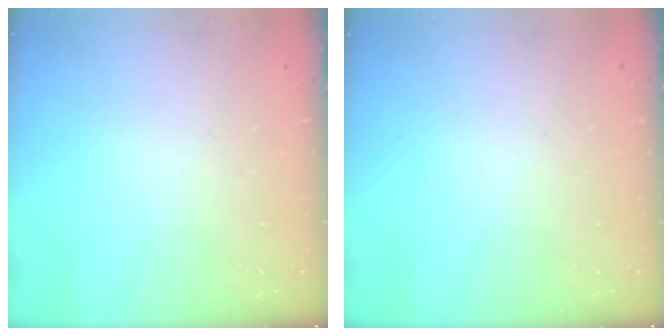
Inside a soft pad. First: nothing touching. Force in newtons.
{"total": 0.0}